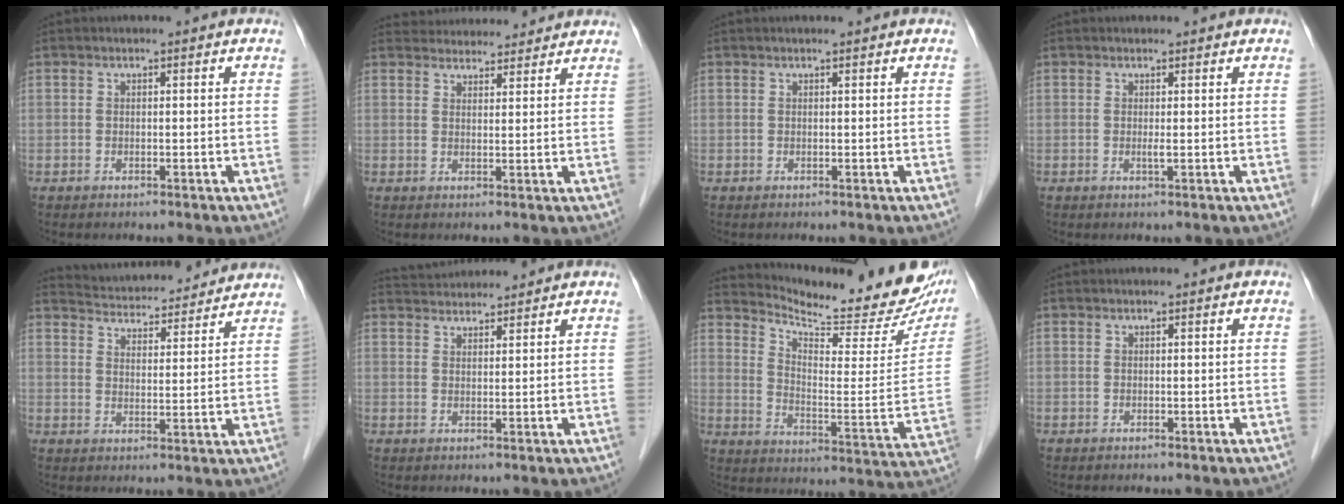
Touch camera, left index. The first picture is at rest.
{"total": 9.7, "force": [9.2, 2.6, 1.4], "torque": [-0.003, 0.027, 0.123]}
{"total": 1.3, "force": [1.1, 0.4, 0.7], "torque": [-0.002, 0.009, 0.016]}
{"total": 1.1, "force": [0.5, 0.4, 0.9], "torque": [-0.017, 0.000, 0.006]}
{"total": 14.8, "force": [14.1, 2.7, 3.4], "torque": [-0.044, 0.017, 0.199]}
{"total": 6.1, "force": [5.9, 1.2, 1.1], "torque": [-0.014, 0.030, 0.097]}
{"total": 21.4, "force": [20.0, 3.2, 6.8], "torque": [-0.102, -0.079, 0.264]}
{"total": 0.0}